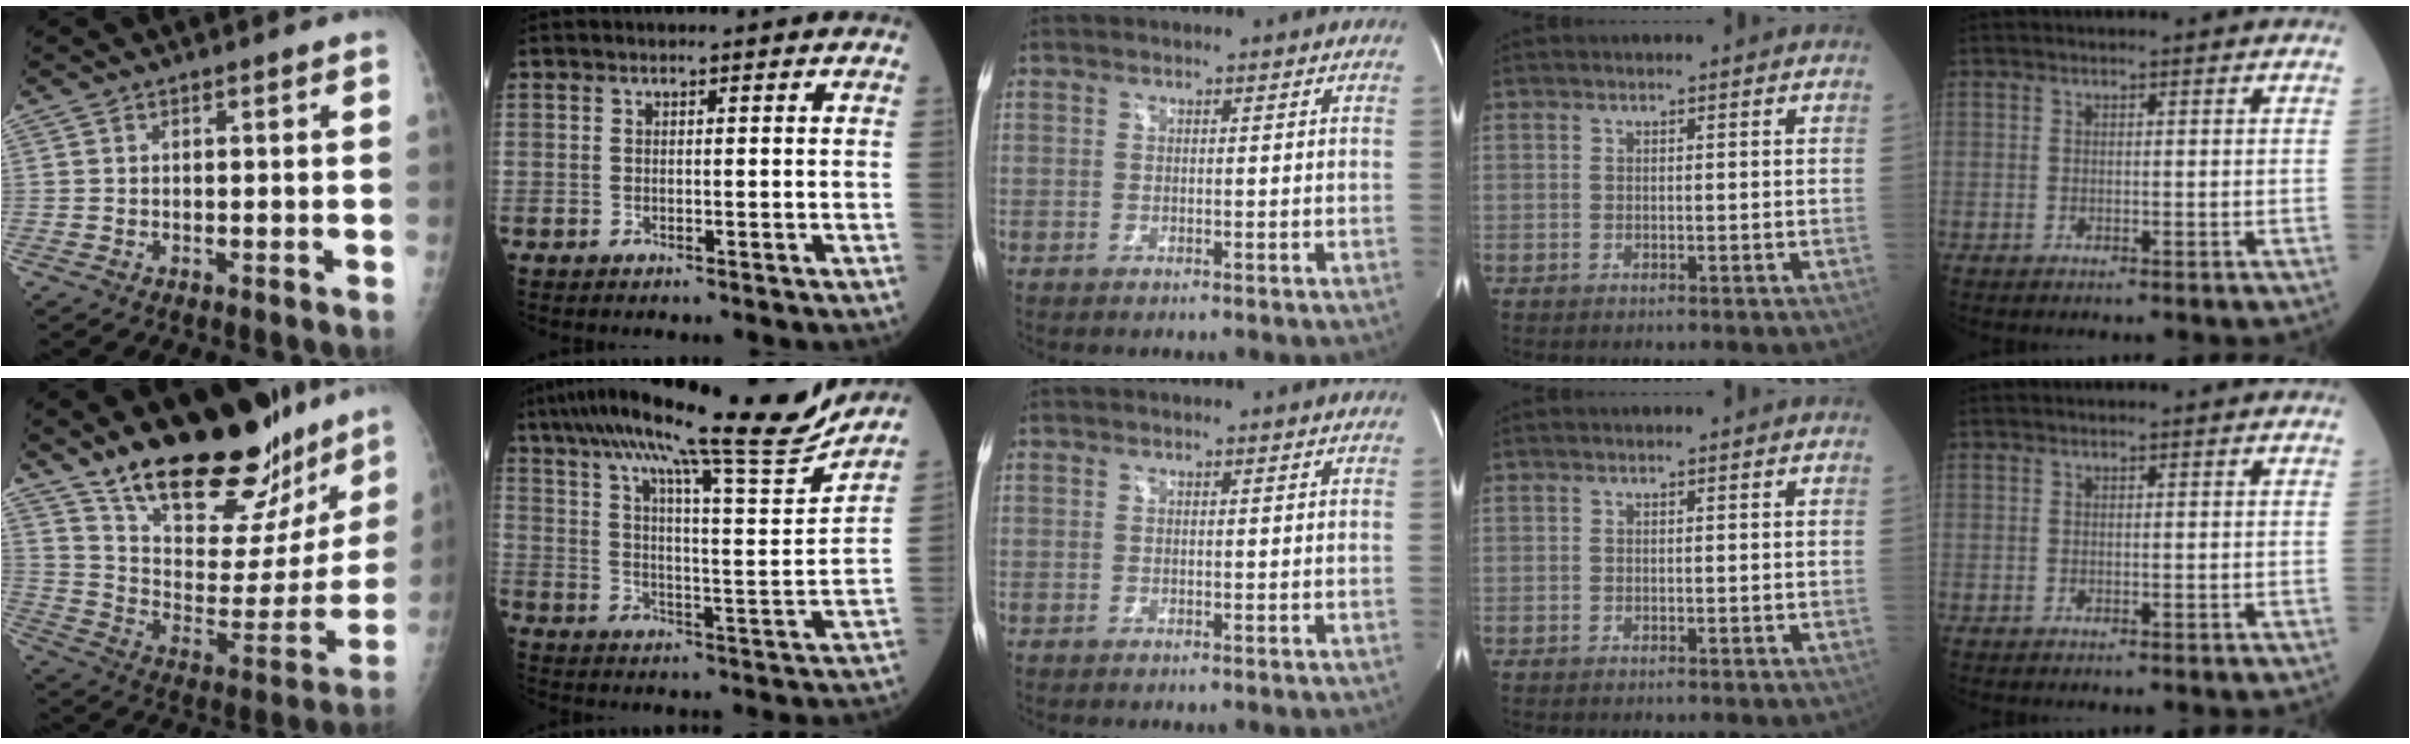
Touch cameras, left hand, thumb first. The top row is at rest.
{"thumb": {"total": 29.0, "force": [22.5, 10.9, 14.7], "torque": [-0.187, -0.106, 0.338]}, "index": {"total": 21.6, "force": [18.4, -0.2, 11.3], "torque": [-0.185, -0.017, 0.266]}}